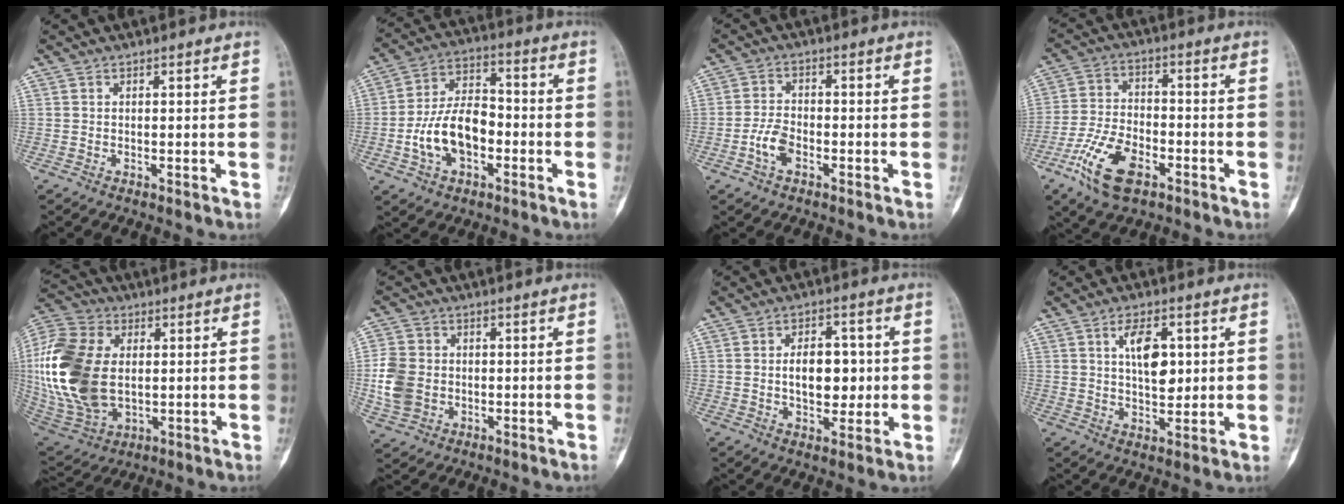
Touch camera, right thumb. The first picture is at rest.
{"total": 13.2, "force": [-3.4, 8.0, 10.0], "torque": [-0.175, 0.039, -0.063]}
{"total": 4.8, "force": [-2.1, 2.7, 3.3], "torque": [-0.065, 0.015, -0.042]}
{"total": 12.5, "force": [-6.4, 6.5, 8.5], "torque": [-0.166, 0.020, -0.118]}
{"total": 25.1, "force": [1.1, 16.3, 19.0], "torque": [-0.421, -0.012, 0.033]}
{"total": 8.8, "force": [-1.1, 7.1, 5.0], "torque": [-0.098, 0.007, -0.018]}
{"total": 8.8, "force": [0.1, 5.5, 6.9], "torque": [-0.071, 0.006, 0.004]}
{"total": 8.2, "force": [2.0, 4.4, 6.6], "torque": [-0.090, -0.007, 0.038]}